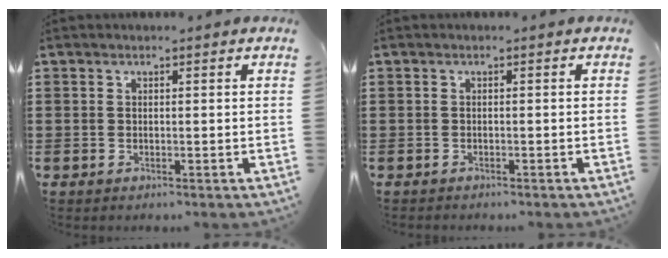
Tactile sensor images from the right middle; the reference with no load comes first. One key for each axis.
{"total": 0.6, "fx": -0.6, "fy": 0.2, "fz": -0.1, "tx": 0.001, "ty": 0.003, "tz": -0.014}